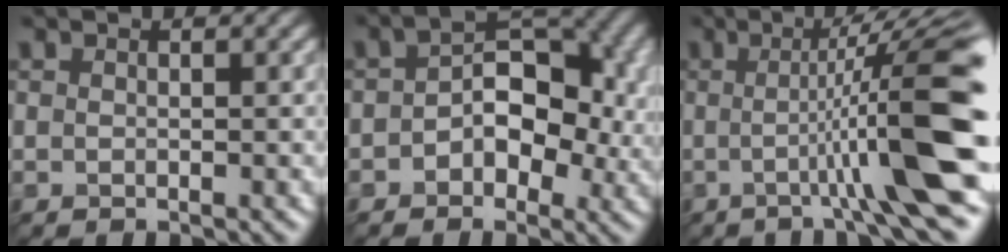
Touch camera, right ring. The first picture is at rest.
{"total": 5.2, "force": [-0.7, 3.3, 3.9], "torque": [-0.064, 0.012, -0.008]}
{"total": 9.9, "force": [-1.1, 0.5, 9.8], "torque": [-0.144, 0.010, -0.011]}